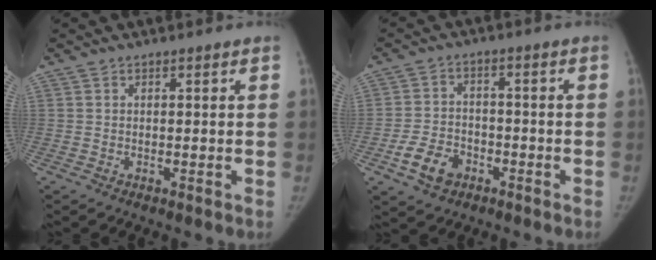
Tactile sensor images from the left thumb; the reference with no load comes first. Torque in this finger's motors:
{"motor_torque": [-0.42, 0.42, 0.28, -0.28, 0.02]}